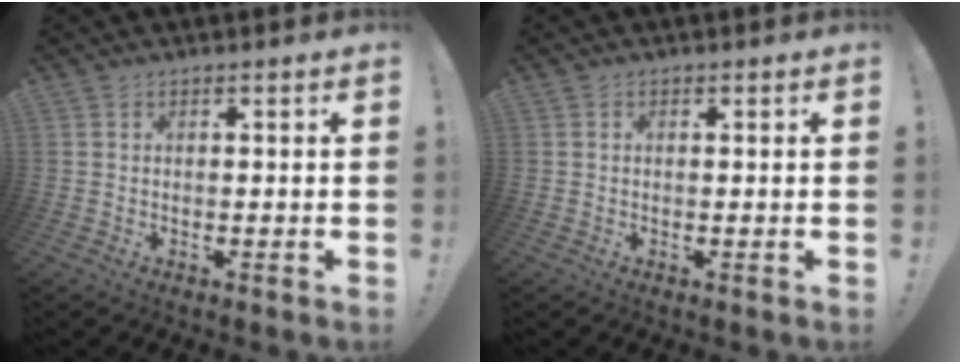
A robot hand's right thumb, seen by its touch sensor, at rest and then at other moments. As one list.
[{"total": 0.0}]